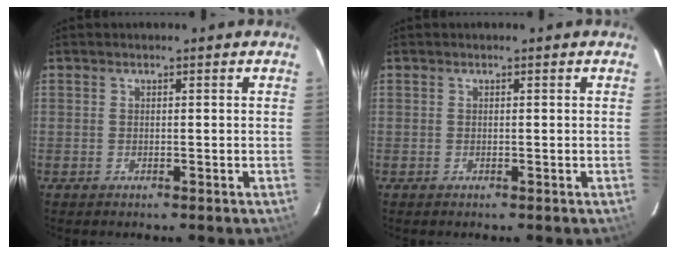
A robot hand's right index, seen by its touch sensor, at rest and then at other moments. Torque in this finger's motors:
{"motor_torque": [0.00, 0.00, 0.05, 0.00]}